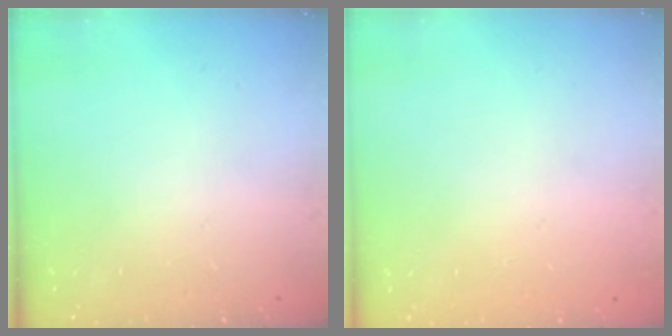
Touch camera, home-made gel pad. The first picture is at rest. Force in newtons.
{"total": 0.0}